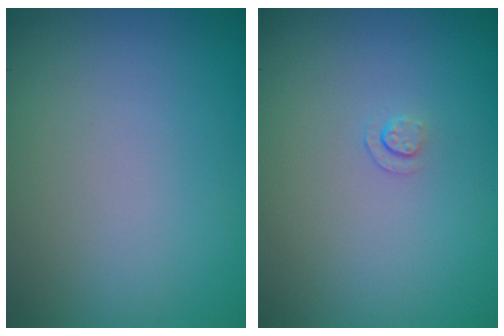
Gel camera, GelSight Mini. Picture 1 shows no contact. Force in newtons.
{"total": 0.6, "press": 0.3, "slide": 0.6}